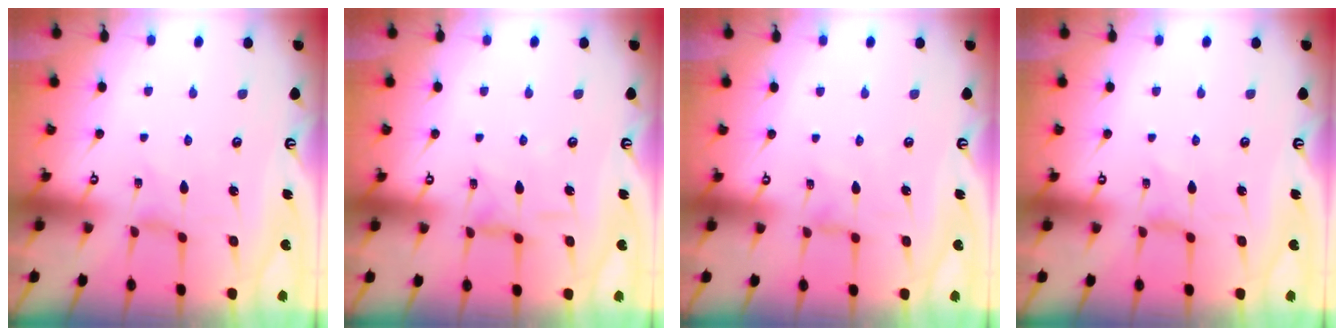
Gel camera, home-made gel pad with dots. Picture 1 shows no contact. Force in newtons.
{"total": 3.5, "press": 3.5, "slide": 0.3}
{"total": 0.0}
{"total": 0.0}